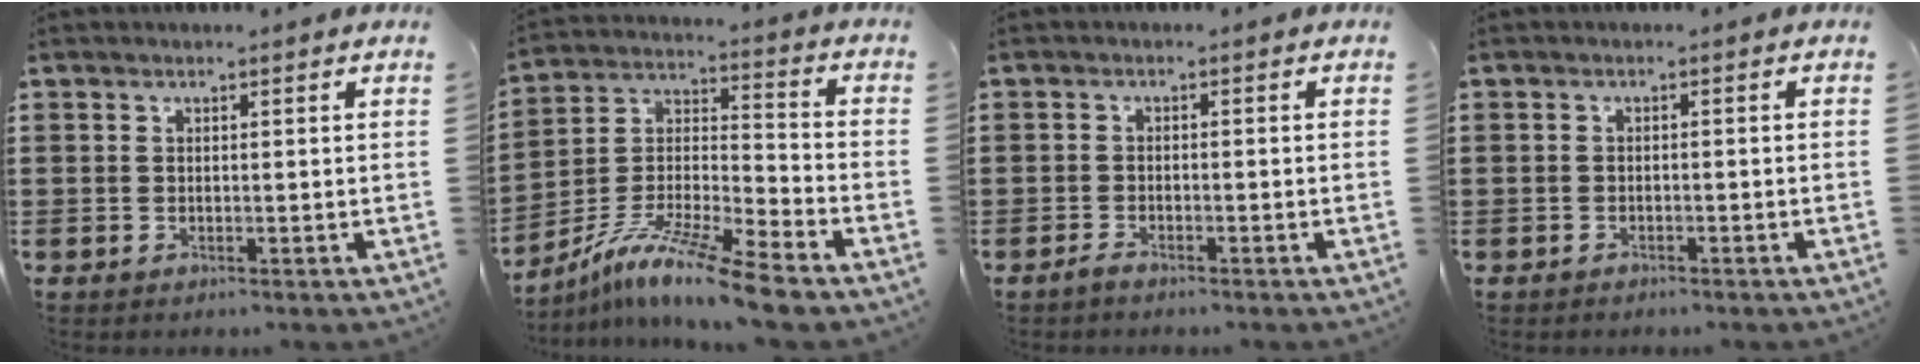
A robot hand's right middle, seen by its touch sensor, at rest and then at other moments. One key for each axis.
{"total": 11.6, "fx": -9.9, "fy": -0.4, "fz": 6.1, "tx": -0.114, "ty": 0.008, "tz": -0.198}
{"total": 1.2, "fx": -1.1, "fy": 0.2, "fz": 0.5, "tx": -0.020, "ty": -0.004, "tz": -0.024}
{"total": 0.9, "fx": -0.8, "fy": 0.3, "fz": -0.1, "tx": 0.001, "ty": 0.003, "tz": -0.019}